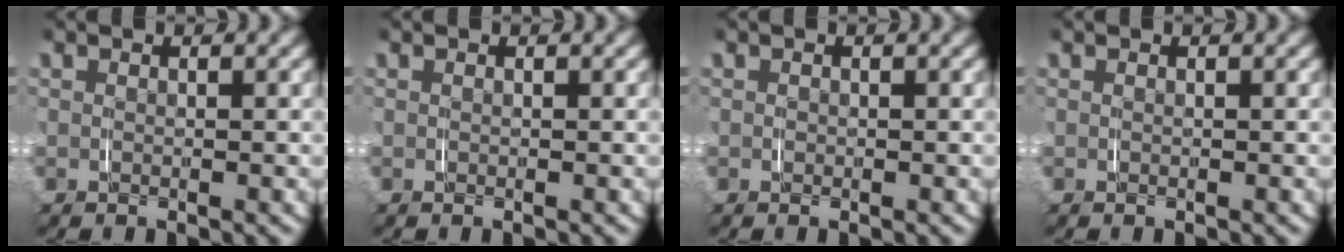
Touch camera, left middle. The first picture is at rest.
{"total": 0.0}
{"total": 0.0}
{"total": 0.0}